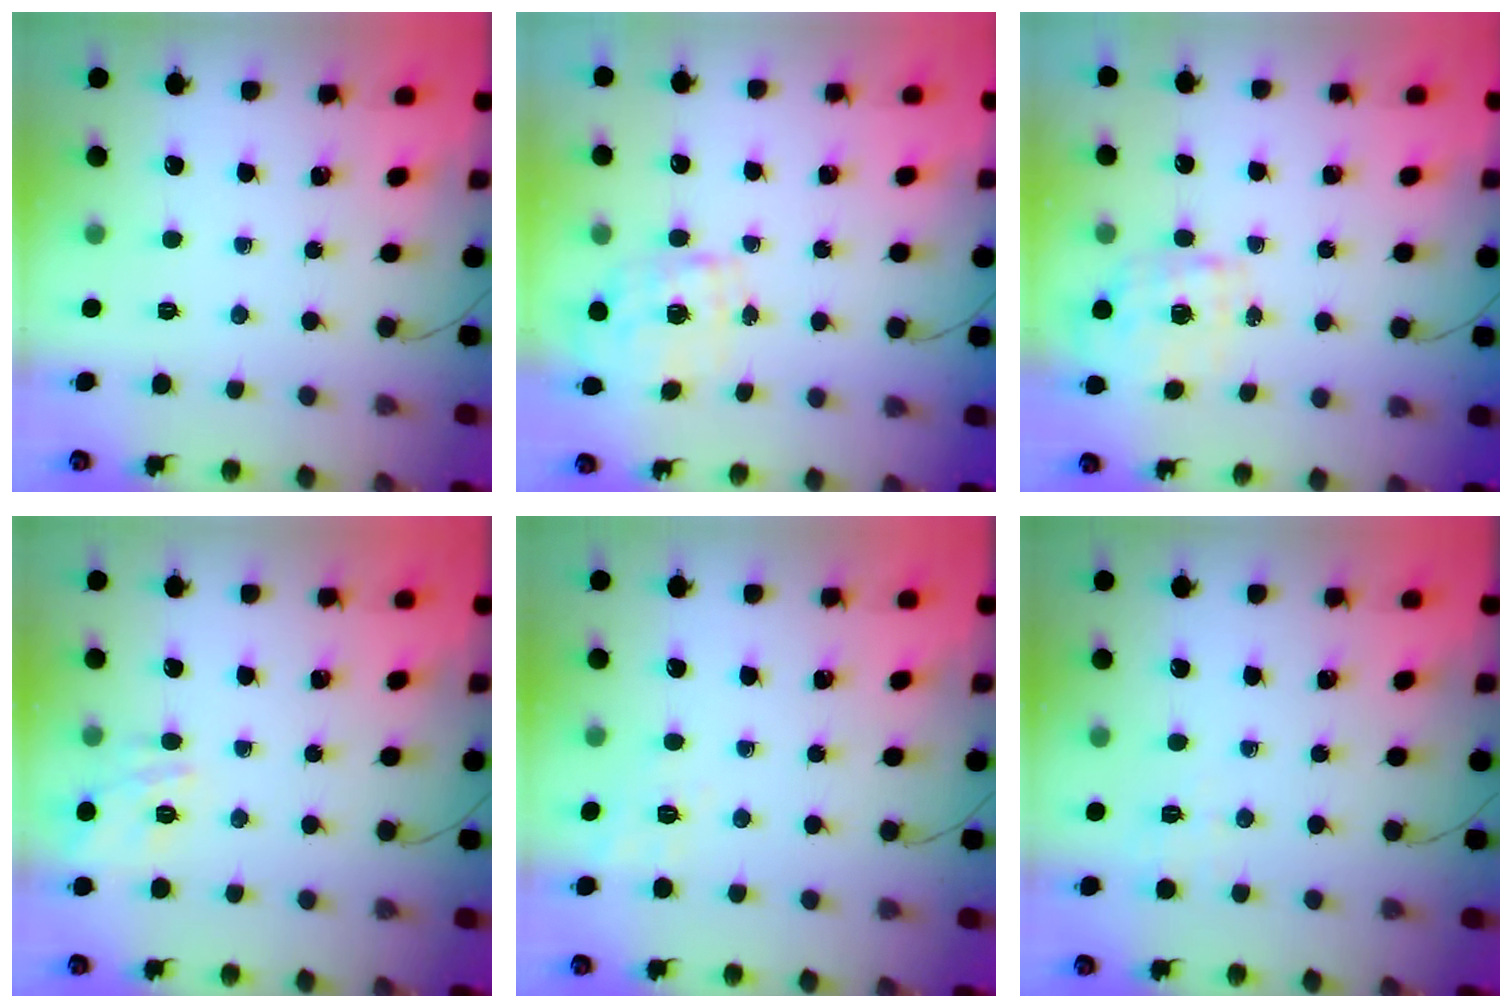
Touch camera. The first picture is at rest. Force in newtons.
{"total": 2.3, "press": 2.3, "slide": 0.3}
{"total": 1.9, "press": 1.9, "slide": 0.5}
{"total": 13.1, "press": 13.1, "slide": 0.6}
{"total": 1.9, "press": 0.8, "slide": 1.7}
{"total": 2.7, "press": 2.0, "slide": 1.8}